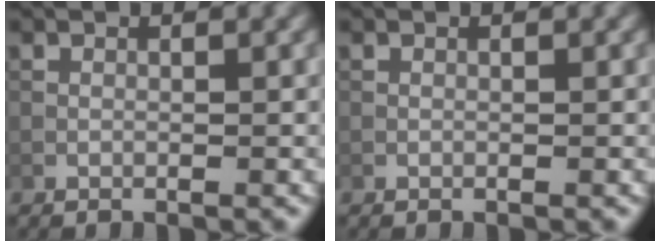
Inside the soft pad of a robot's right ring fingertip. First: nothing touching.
{"total": 0.0}